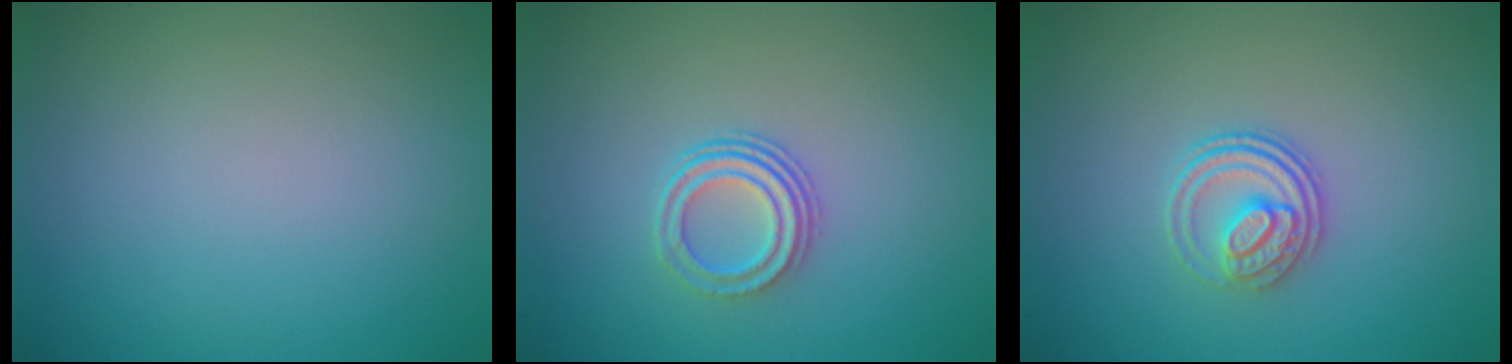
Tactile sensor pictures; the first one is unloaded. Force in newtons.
{"total": 3.0, "press": 2.2, "slide": 2.1}
{"total": 3.1, "press": 2.7, "slide": 1.6}